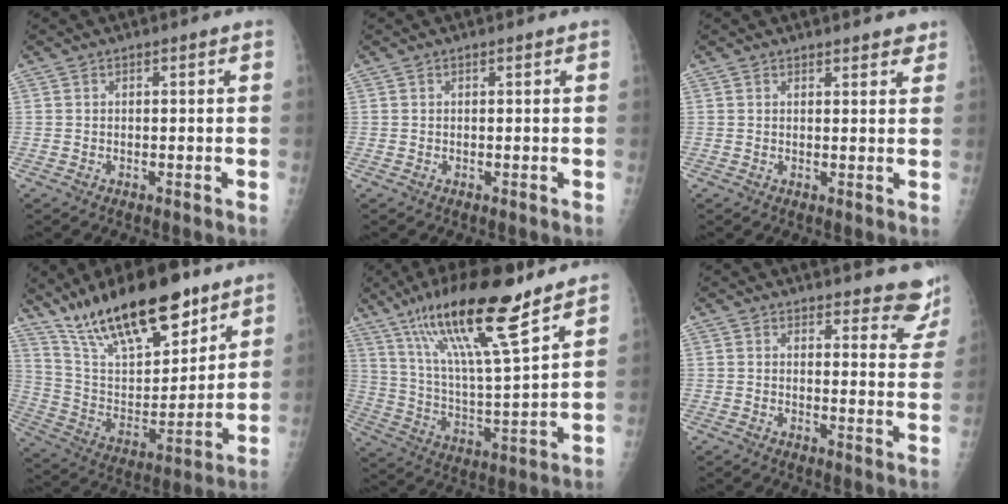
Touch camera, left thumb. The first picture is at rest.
{"total": 0.0}
{"total": 3.0, "force": [2.6, 1.1, 1.1], "torque": [0.010, -0.010, 0.028]}
{"total": 23.9, "force": [16.8, 8.7, 14.6], "torque": [-0.210, -0.059, 0.296]}
{"total": 21.0, "force": [14.1, 3.5, 15.2], "torque": [-0.260, -0.055, 0.253]}
{"total": 9.7, "force": [9.2, 2.7, 1.5], "torque": [0.027, -0.071, 0.081]}